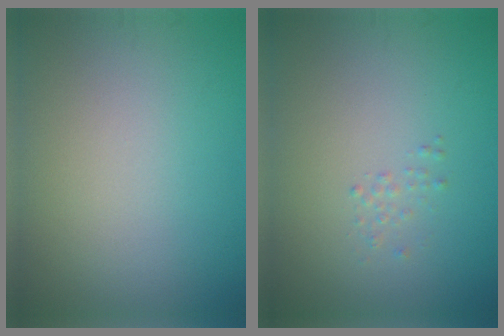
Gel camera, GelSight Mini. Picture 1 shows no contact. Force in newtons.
{"total": 0.6, "press": 0.6, "slide": 0.1}